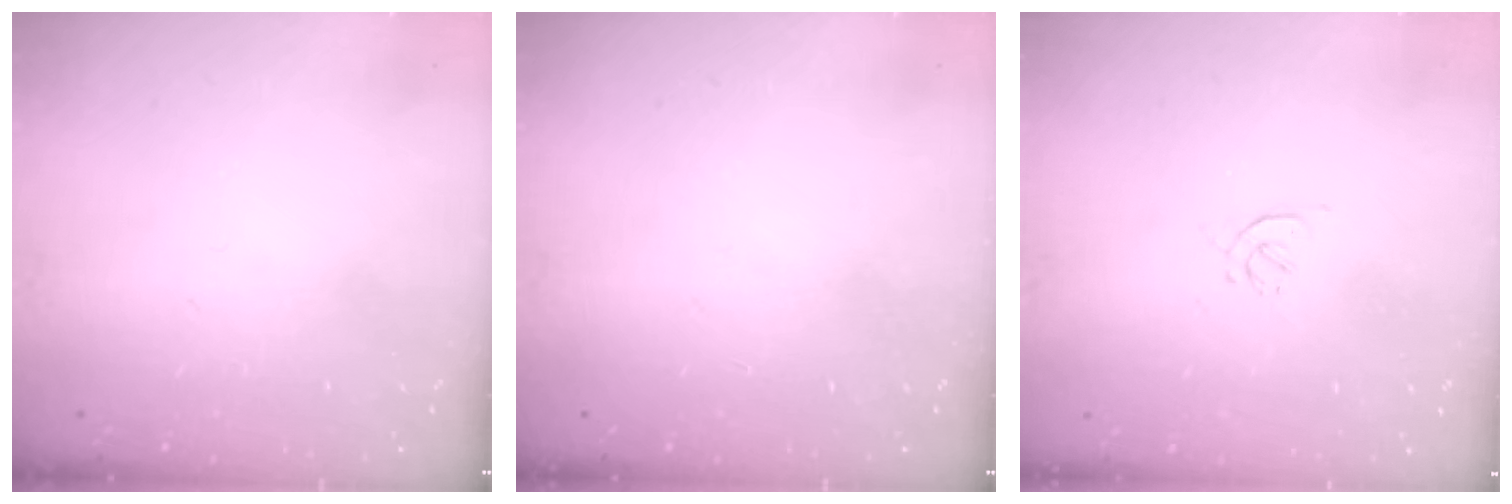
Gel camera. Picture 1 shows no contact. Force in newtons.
{"total": 0.0}
{"total": 1.2, "press": 1.2, "slide": 0.4}